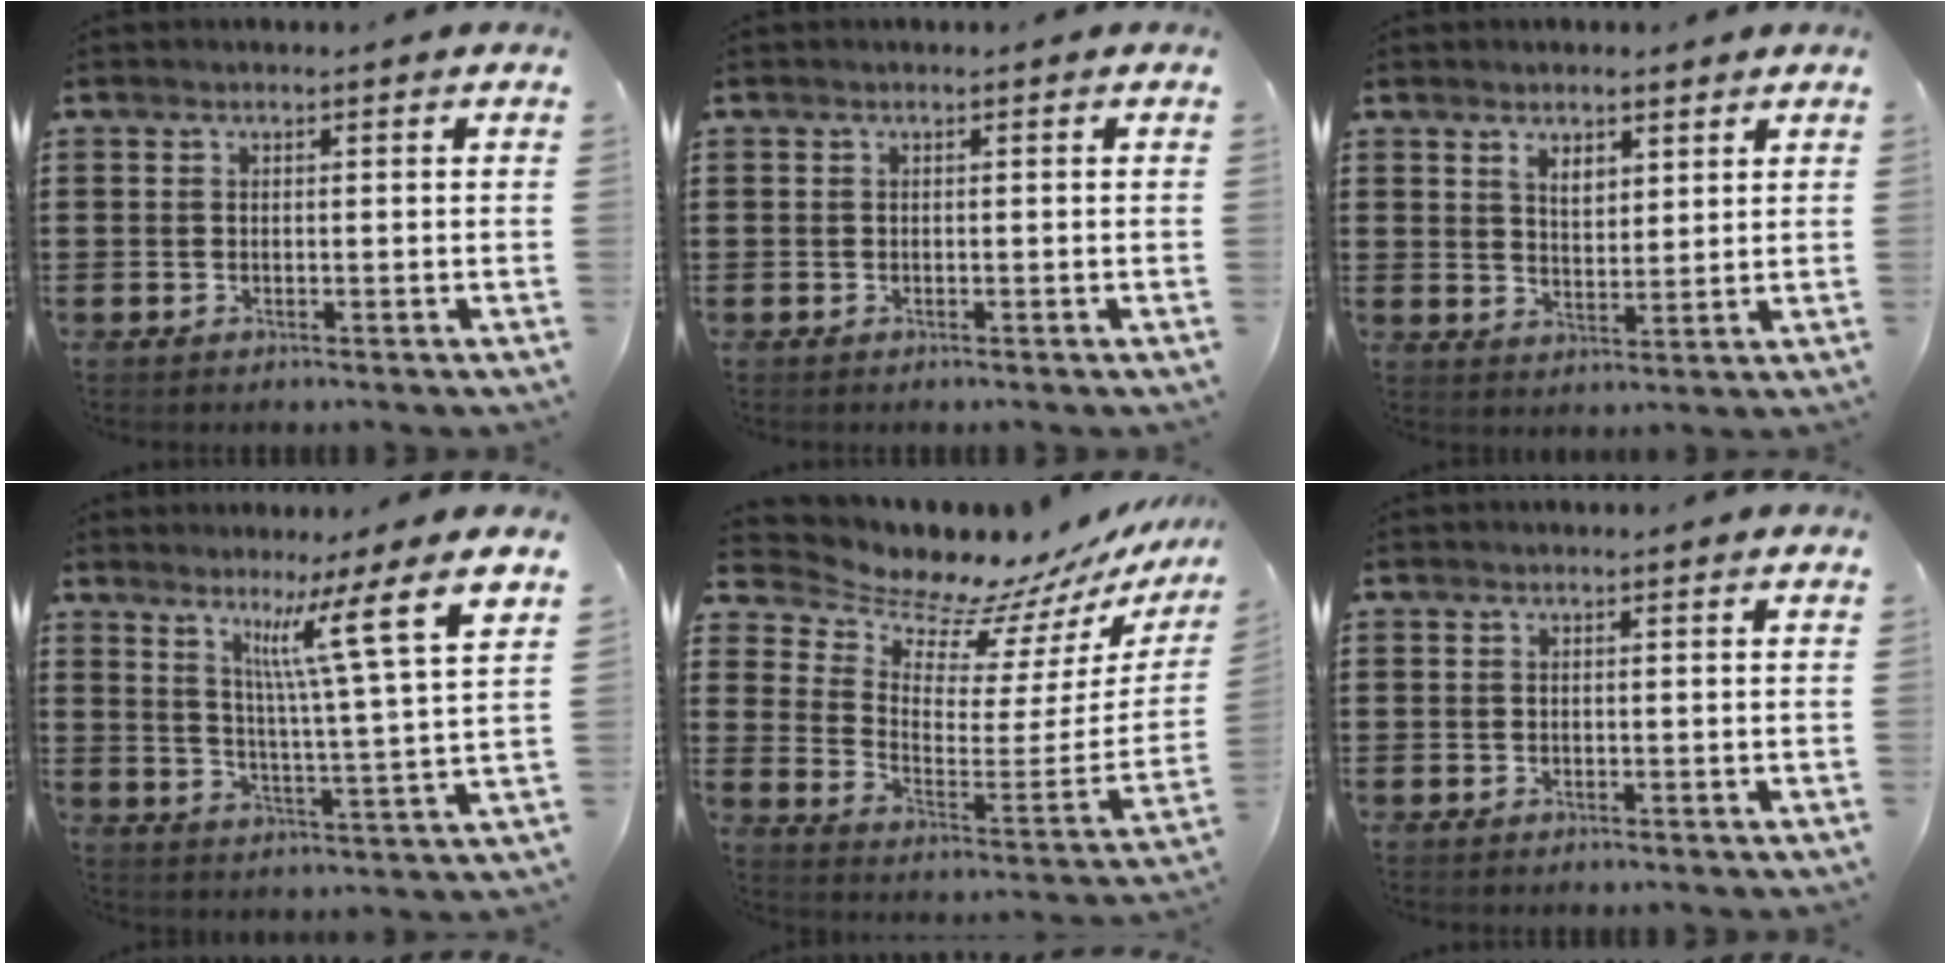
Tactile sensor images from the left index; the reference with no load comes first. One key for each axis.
{"total": 0.0}
{"total": 3.7, "fx": 3.0, "fy": 1.7, "fz": 1.4, "tx": -0.028, "ty": 0.001, "tz": 0.052}
{"total": 9.6, "fx": 6.2, "fy": -0.9, "fz": 7.3, "tx": -0.128, "ty": -0.042, "tz": 0.090}
{"total": 8.5, "fx": 8.1, "fy": 2.5, "fz": 0.3, "tx": -0.038, "ty": -0.085, "tz": 0.135}
{"total": 0.0}